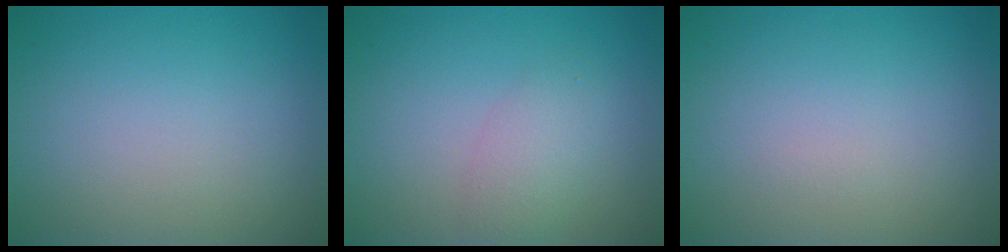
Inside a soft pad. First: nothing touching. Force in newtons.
{"total": 2.3, "press": 2.3, "slide": 0.1}
{"total": 0.0}